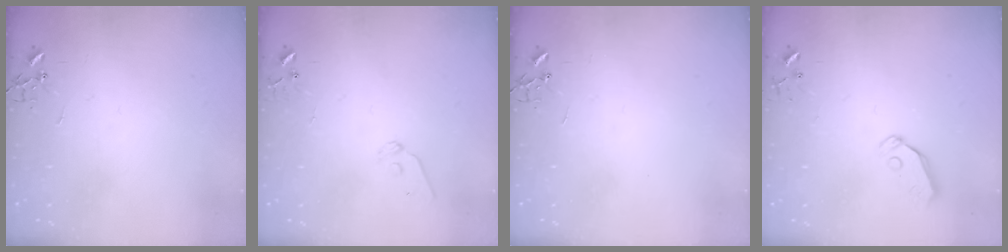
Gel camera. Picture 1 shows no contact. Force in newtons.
{"total": 7.2, "press": 7.2, "slide": 0.5}
{"total": 0.0}
{"total": 6.0, "press": 6.0, "slide": 0.5}